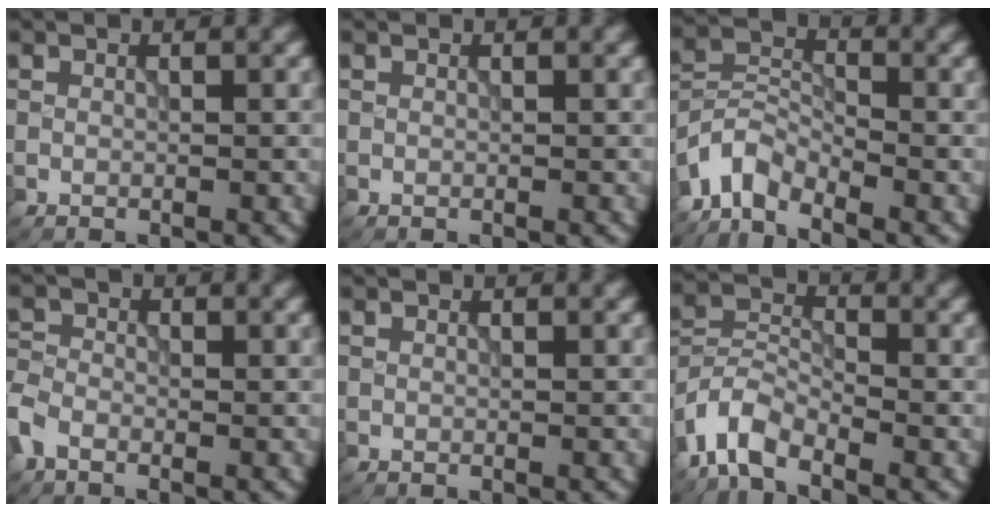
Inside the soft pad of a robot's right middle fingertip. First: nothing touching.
{"total": 0.0}
{"total": 3.9, "force": [-3.3, 1.6, 1.5], "torque": [-0.025, 0.003, -0.080]}
{"total": 2.4, "force": [-1.6, 1.3, 1.3], "torque": [-0.032, 0.001, -0.050]}
{"total": 0.0}
{"total": 4.4, "force": [-3.4, 1.8, 2.2], "torque": [-0.046, 0.001, -0.082]}